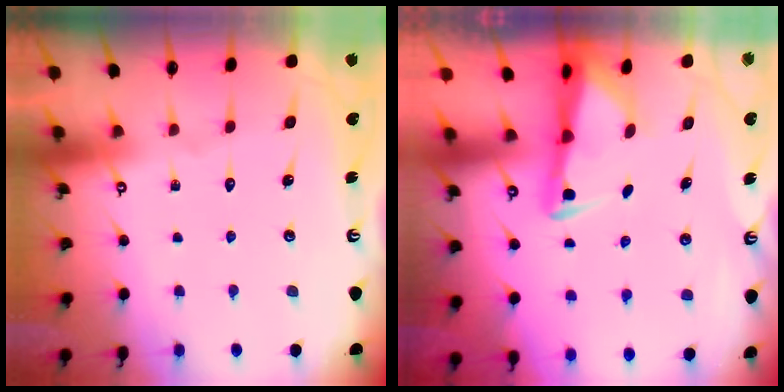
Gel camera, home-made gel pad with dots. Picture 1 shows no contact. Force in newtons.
{"total": 3.0, "press": 2.9, "slide": 0.5}